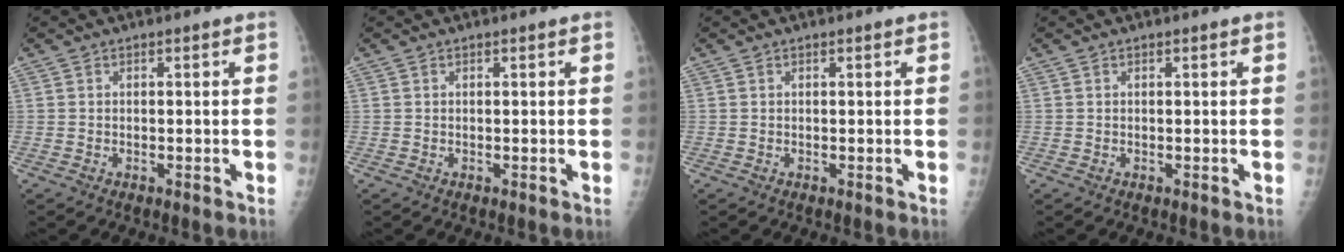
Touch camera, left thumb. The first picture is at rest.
{"total": 0.0}
{"total": 0.0}
{"total": 0.0}